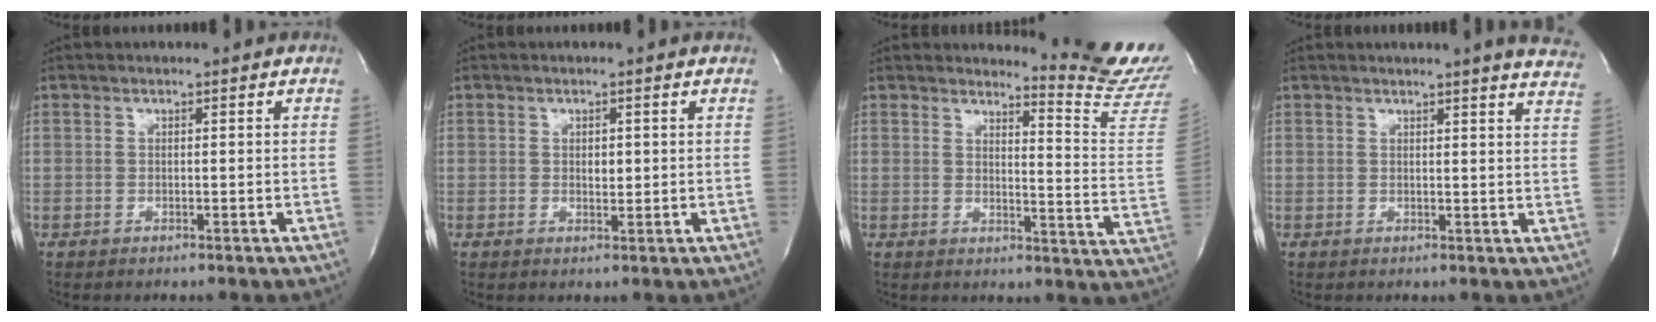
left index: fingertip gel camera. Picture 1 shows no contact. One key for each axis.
{"total": 1.3, "fx": 0.1, "fy": 0.8, "fz": 1.0, "tx": -0.012, "ty": -0.006, "tz": 0.002}
{"total": 11.2, "fx": 10.9, "fy": -2.2, "fz": 0.8, "tx": -0.010, "ty": -0.144, "tz": 0.114}
{"total": 10.4, "fx": 9.5, "fy": 0.0, "fz": 4.4, "tx": -0.046, "ty": -0.048, "tz": 0.079}